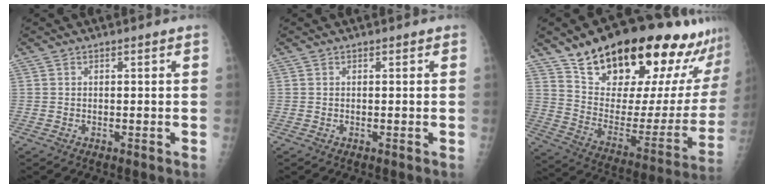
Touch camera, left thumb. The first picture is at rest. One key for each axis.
{"total": 0.0}
{"total": 31.2, "fx": 23.2, "fy": 10.5, "fz": 18.0, "tx": -0.242, "ty": -0.095, "tz": 0.340}